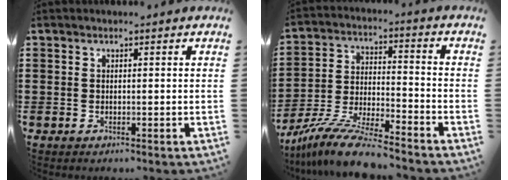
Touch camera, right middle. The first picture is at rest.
{"total": 10.5, "force": [-9.5, 0.4, 4.4], "torque": [-0.087, 0.012, -0.186]}